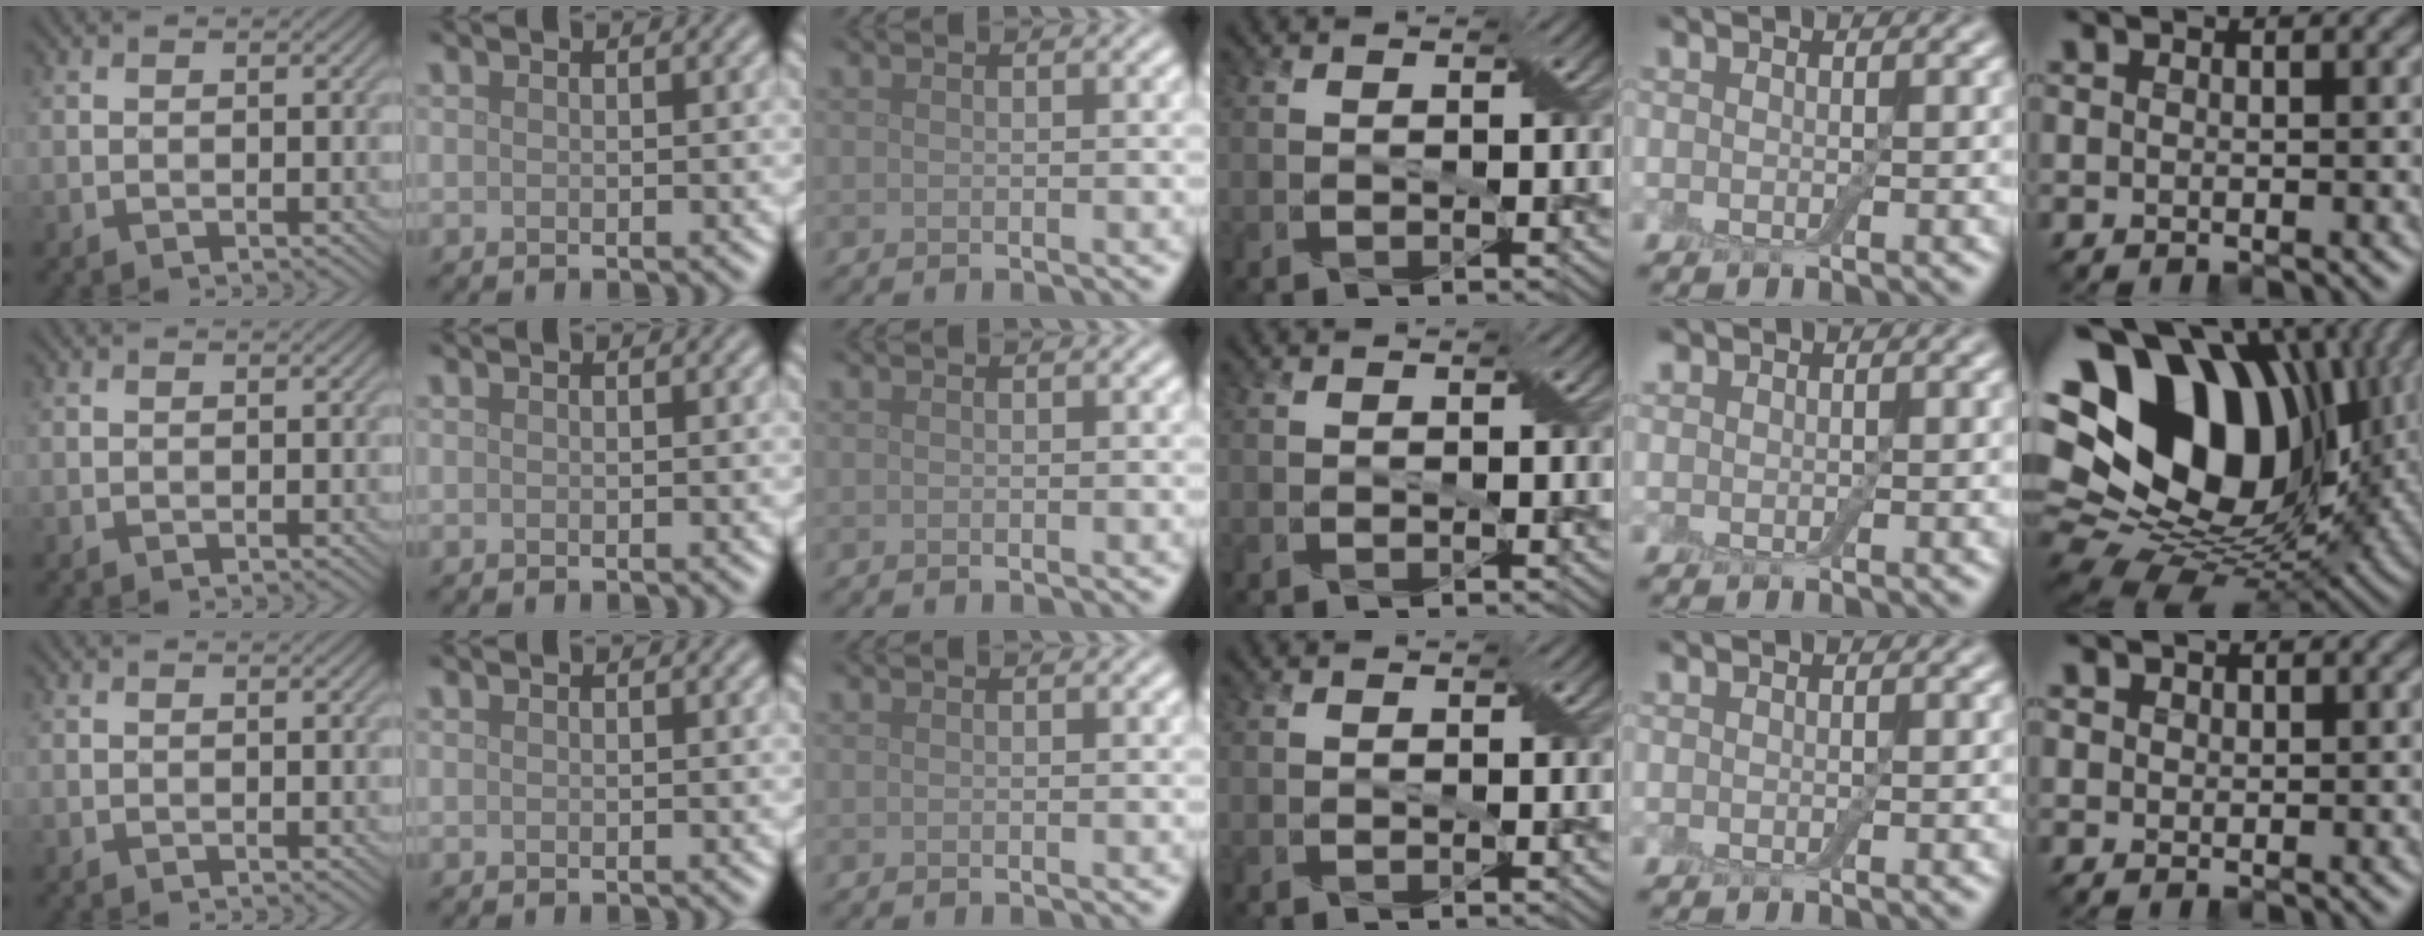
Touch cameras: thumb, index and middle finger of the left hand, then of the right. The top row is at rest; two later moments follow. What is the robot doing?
{"motion": "extract", "object": "drawer"}